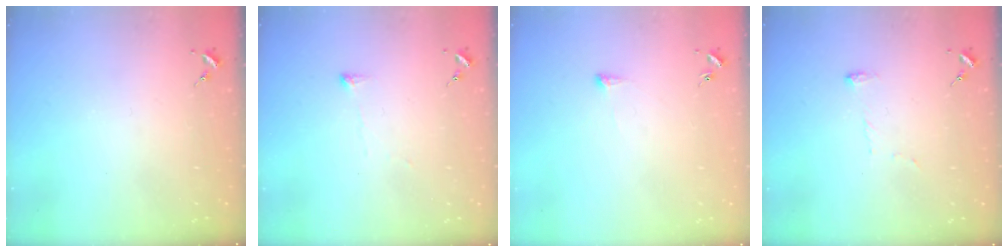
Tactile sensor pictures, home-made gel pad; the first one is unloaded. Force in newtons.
{"total": 3.6, "press": 3.5, "slide": 0.5}
{"total": 3.6, "press": 3.5, "slide": 0.5}
{"total": 5.8, "press": 5.7, "slide": 0.5}